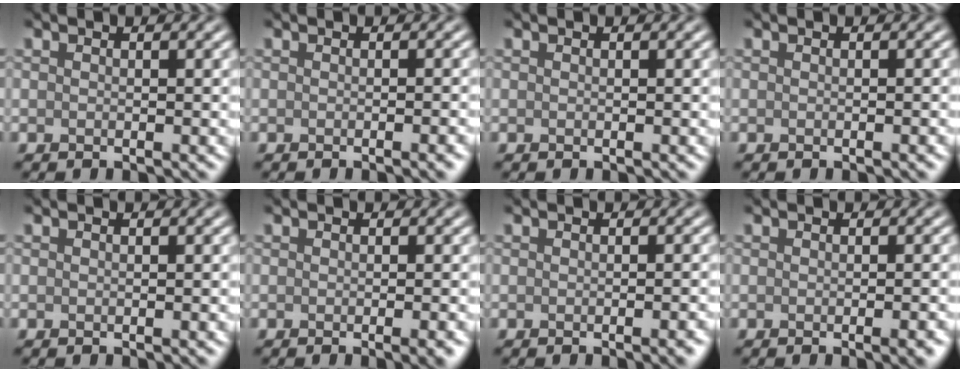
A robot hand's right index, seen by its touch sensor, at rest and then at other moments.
{"total": 2.1, "force": [-0.7, 0.6, 1.8], "torque": [-0.011, 0.001, -0.009]}
{"total": 0.0}
{"total": 0.9, "force": [-0.3, 0.2, 0.8], "torque": [-0.006, 0.003, -0.006]}
{"total": 0.6, "force": [-0.2, 0.1, 0.6], "torque": [-0.004, 0.003, -0.004]}
{"total": 2.5, "force": [-0.8, 0.8, 2.3], "torque": [-0.013, 0.000, -0.010]}
{"total": 2.1, "force": [-0.8, 0.6, 1.9], "torque": [-0.012, 0.002, -0.010]}
{"total": 2.5, "force": [-0.9, 0.8, 2.2], "torque": [-0.015, 0.002, -0.011]}